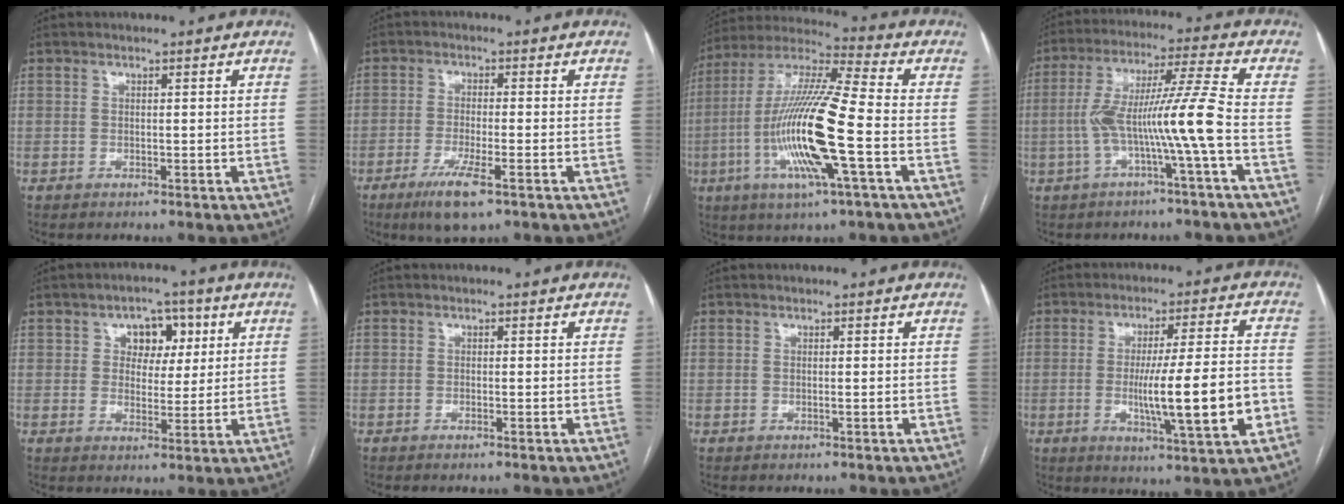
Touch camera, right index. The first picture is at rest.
{"total": 6.6, "force": [-3.9, 0.8, 5.3], "torque": [-0.104, -0.016, -0.064]}
{"total": 17.8, "force": [-4.5, 0.8, 17.2], "torque": [-0.350, -0.009, -0.090]}
{"total": 10.9, "force": [-2.7, -1.4, 10.5], "torque": [-0.204, 0.026, -0.050]}
{"total": 6.1, "force": [2.1, 4.4, 3.8], "torque": [-0.046, 0.018, 0.032]}
{"total": 0.5, "force": [-0.4, -0.1, 0.3], "torque": [-0.006, 0.000, -0.007]}
{"total": 0.0}
{"total": 13.8, "force": [-3.1, 0.4, 13.4], "torque": [-0.216, -0.011, -0.047]}